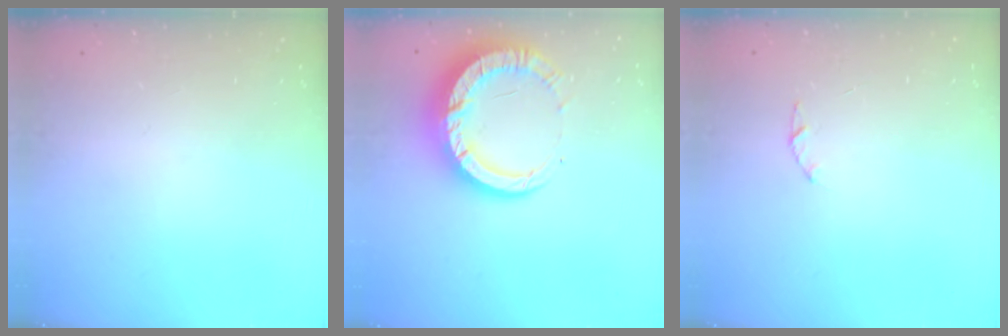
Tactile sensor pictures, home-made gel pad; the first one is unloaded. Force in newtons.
{"total": 13.3, "press": 13.2, "slide": 1.3}
{"total": 1.0, "press": 0.9, "slide": 0.3}